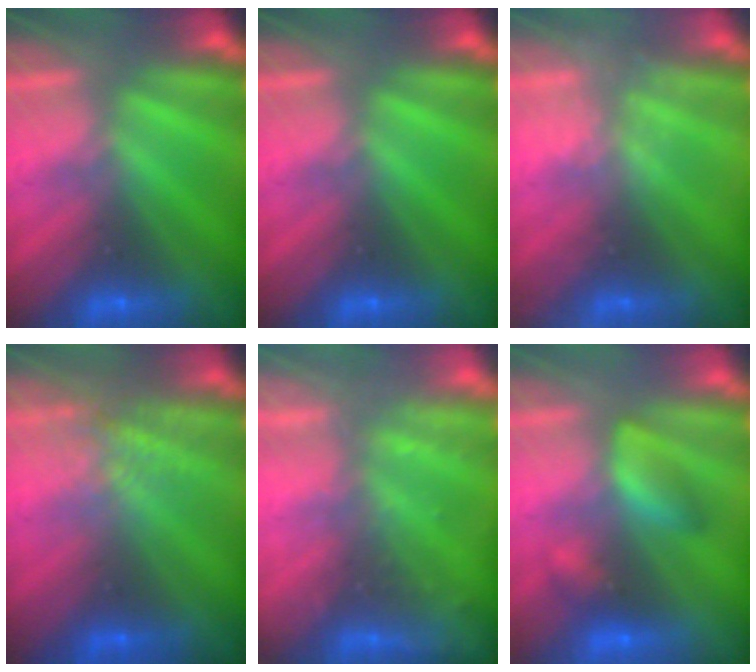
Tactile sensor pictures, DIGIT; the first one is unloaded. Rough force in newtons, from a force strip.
{"total": 0.0}
{"total": 2.2}
{"total": 1.3}
{"total": 2.2}
{"total": 2.5}